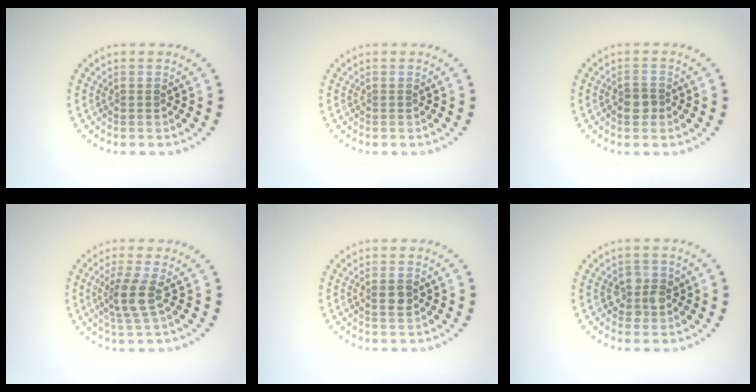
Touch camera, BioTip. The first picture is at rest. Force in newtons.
{"total": 0.0}
{"total": 1.8, "press": 1.7, "slide": 0.5}
{"total": 2.9, "press": 2.3, "slide": 1.7}
{"total": 1.5, "press": 1.4, "slide": 0.5}
{"total": 2.3, "press": 2.1, "slide": 0.8}